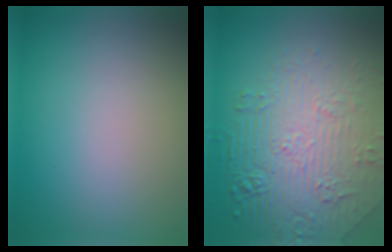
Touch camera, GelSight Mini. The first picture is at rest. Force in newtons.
{"total": 8.9, "press": 6.1, "slide": 6.5}